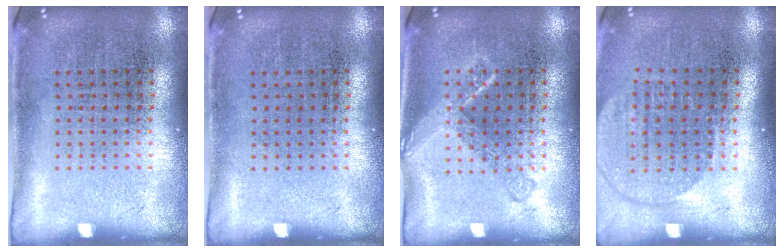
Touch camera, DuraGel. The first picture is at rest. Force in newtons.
{"total": 0.0}
{"total": 1.3, "press": 1.3, "slide": 0.2}
{"total": 1.6, "press": 1.4, "slide": 0.9}